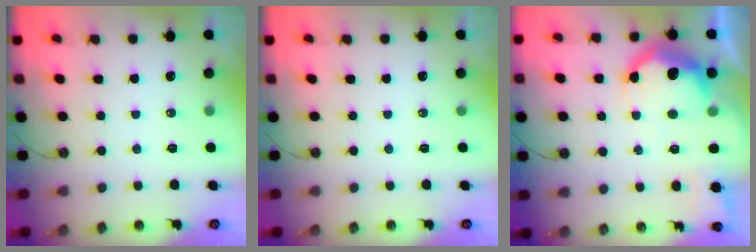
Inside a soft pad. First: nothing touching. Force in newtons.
{"total": 0.0}
{"total": 18.8, "press": 18.7, "slide": 1.4}